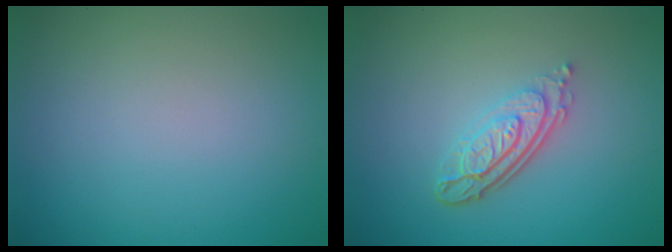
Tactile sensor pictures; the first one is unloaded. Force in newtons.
{"total": 4.1, "press": 2.9, "slide": 3.0}